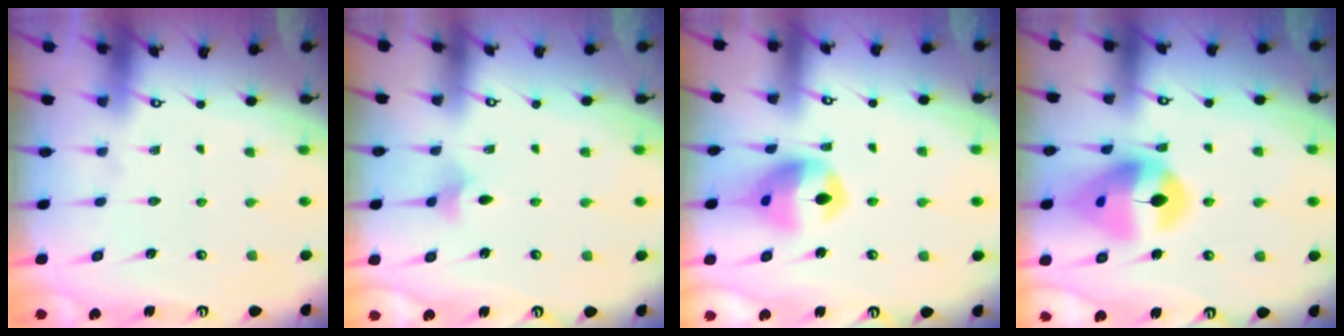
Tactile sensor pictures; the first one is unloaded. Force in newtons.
{"total": 3.8, "press": 3.7, "slide": 0.8}
{"total": 12.8, "press": 12.7, "slide": 2.0}
{"total": 15.1, "press": 14.9, "slide": 1.9}